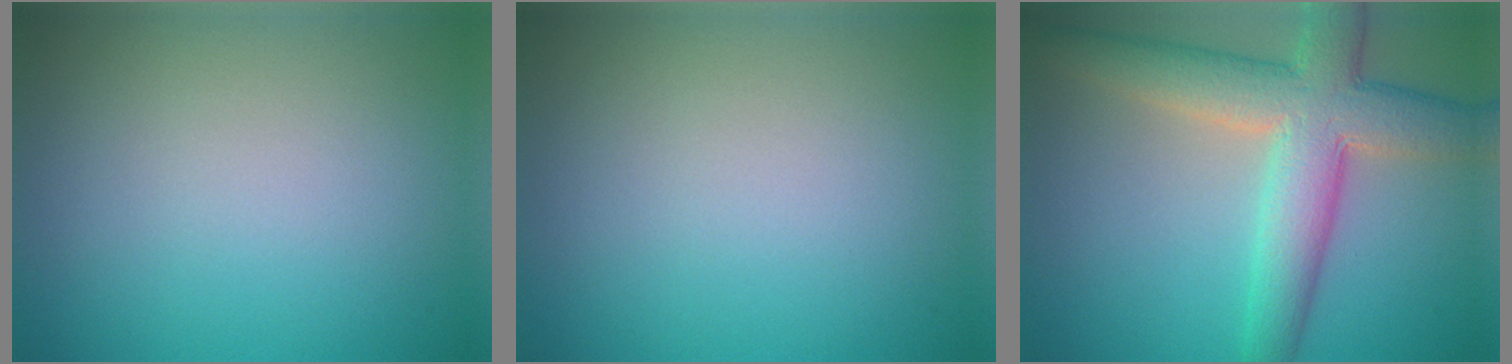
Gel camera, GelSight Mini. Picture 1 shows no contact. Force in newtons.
{"total": 0.0}
{"total": 8.0, "press": 8.0, "slide": 0.4}